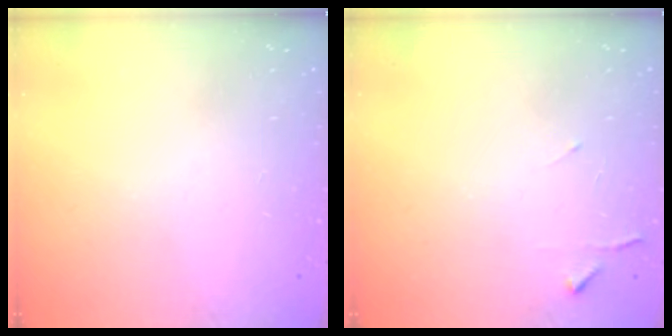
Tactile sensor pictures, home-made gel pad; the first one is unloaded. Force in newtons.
{"total": 4.7, "press": 4.6, "slide": 0.6}